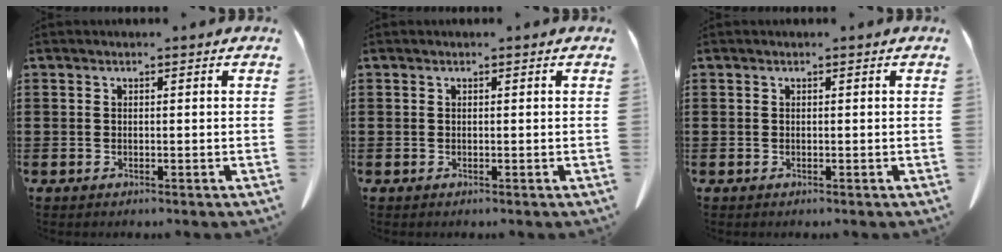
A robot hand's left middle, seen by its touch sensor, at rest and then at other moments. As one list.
[{"total": 0.0}, {"total": 0.0}]